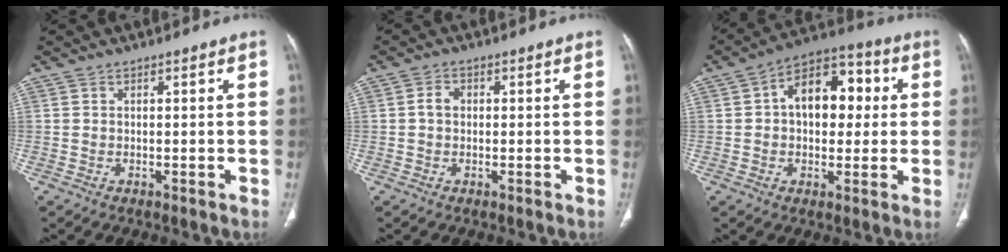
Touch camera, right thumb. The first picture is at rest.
{"total": 2.3, "force": [0.1, 1.7, 1.4], "torque": [-0.022, 0.008, -0.002]}
{"total": 13.7, "force": [2.1, 8.8, 10.3], "torque": [-0.114, 0.027, 0.022]}